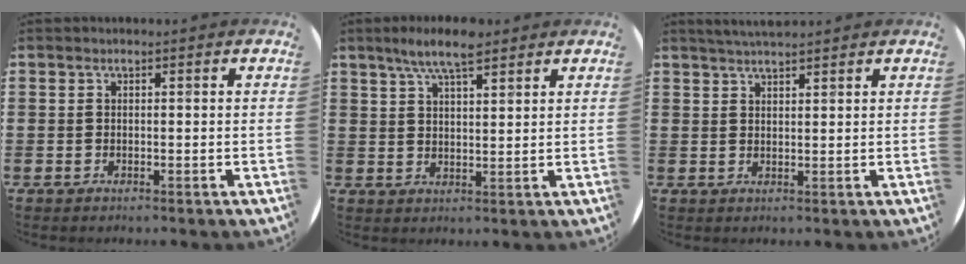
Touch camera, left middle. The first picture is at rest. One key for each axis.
{"total": 6.2, "fx": 4.8, "fy": 1.4, "fz": 3.7, "tx": -0.081, "ty": -0.002, "tz": 0.085}
{"total": 2.6, "fx": 2.5, "fy": 0.1, "fz": 0.5, "tx": -0.014, "ty": -0.001, "tz": 0.047}